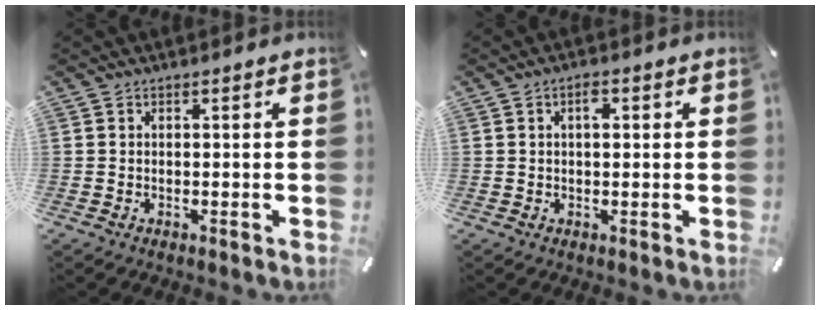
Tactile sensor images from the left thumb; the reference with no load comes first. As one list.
[{"total": 2.6, "force": [0.7, 1.3, 2.2], "torque": [-0.029, 0.001, 0.007]}]